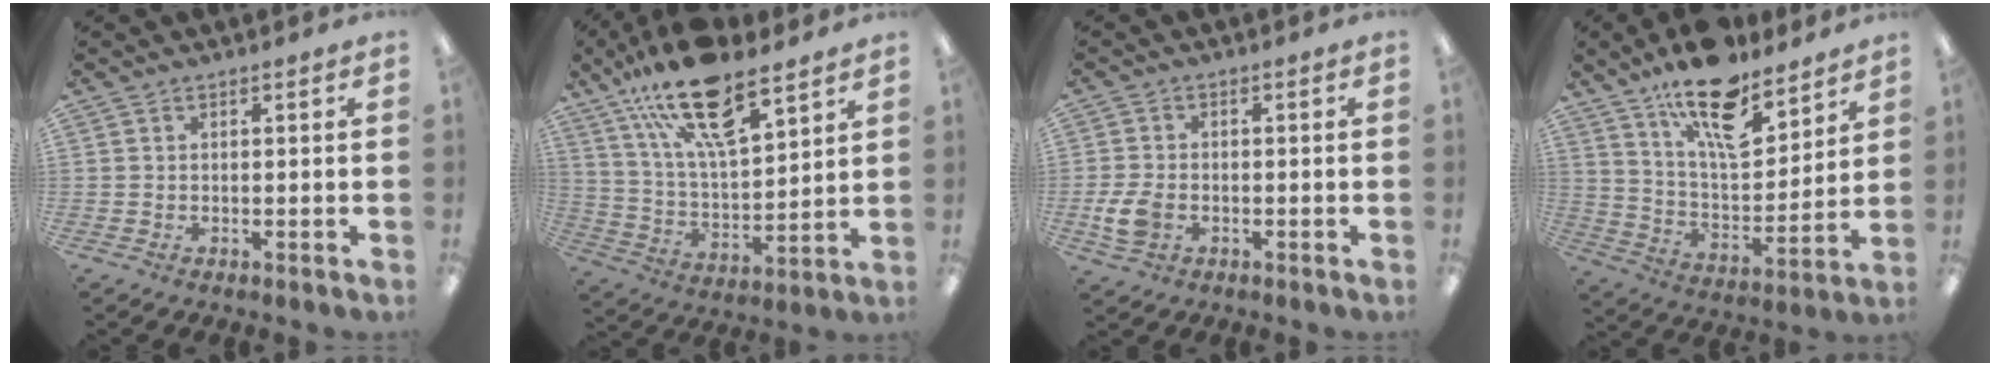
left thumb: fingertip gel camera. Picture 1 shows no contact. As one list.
[{"total": 20.5, "force": [13.7, 7.8, 13.2], "torque": [-0.229, -0.067, 0.238]}, {"total": 5.9, "force": [-1.7, 4.0, 4.0], "torque": [-0.097, 0.001, -0.033]}, {"total": 17.6, "force": [12.7, 7.0, 10.0], "torque": [-0.171, -0.072, 0.219]}]